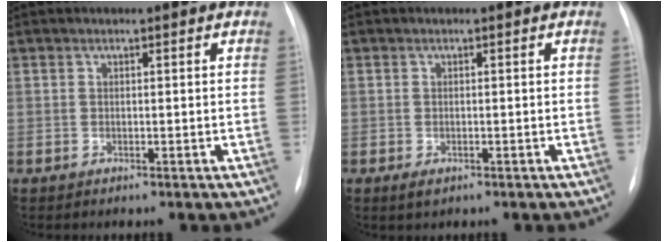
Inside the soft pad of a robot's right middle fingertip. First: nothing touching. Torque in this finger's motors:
{"motor_torque": [0.51, -0.55, 0.03, 0.01]}